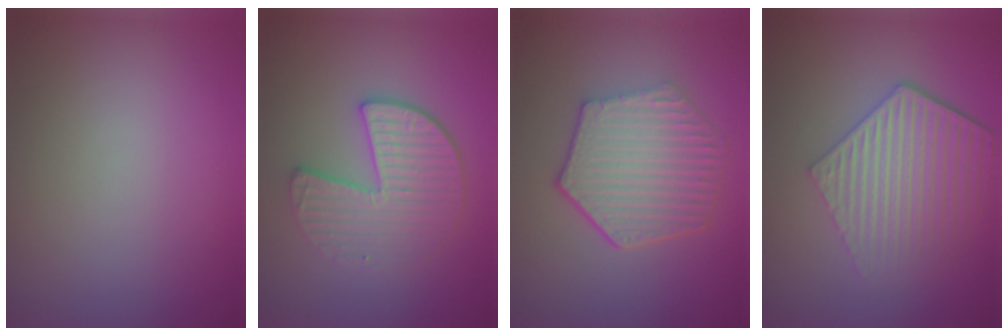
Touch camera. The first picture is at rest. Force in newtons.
{"total": 4.1, "press": 3.7, "slide": 1.8}
{"total": 6.5, "press": 4.9, "slide": 4.3}
{"total": 5.9, "press": 4.4, "slide": 3.9}